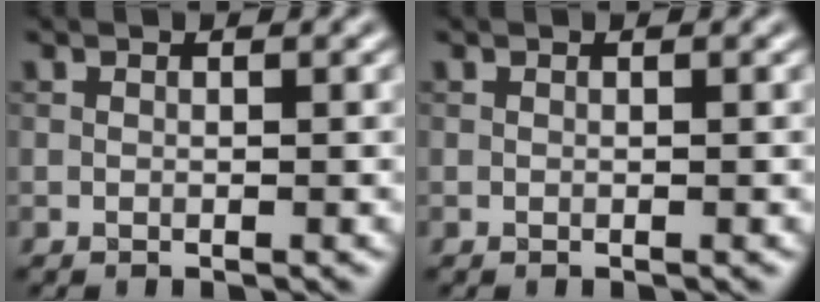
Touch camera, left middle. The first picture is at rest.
{"total": 0.0}